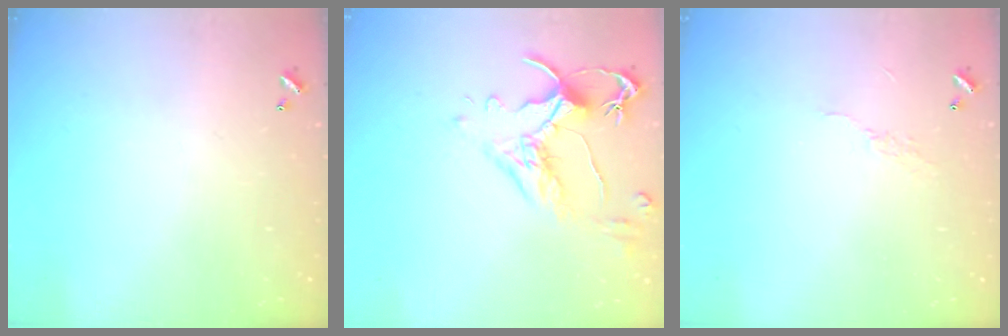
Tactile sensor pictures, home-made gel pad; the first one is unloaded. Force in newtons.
{"total": 2.5, "press": 2.1, "slide": 1.3}
{"total": 6.6, "press": 6.6, "slide": 0.7}